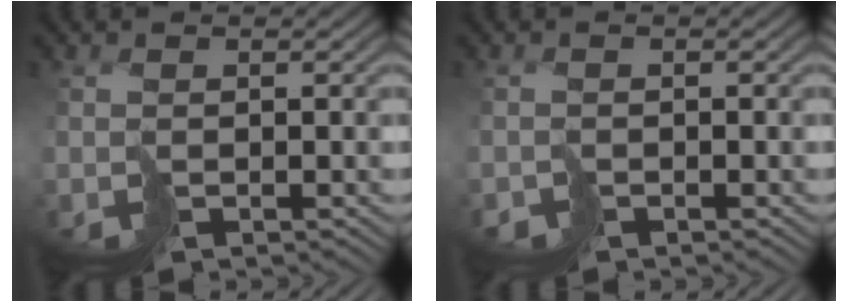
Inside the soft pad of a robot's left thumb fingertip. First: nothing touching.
{"total": 0.7, "force": [-0.7, 0.2, -0.2], "torque": [0.005, -0.003, -0.015]}